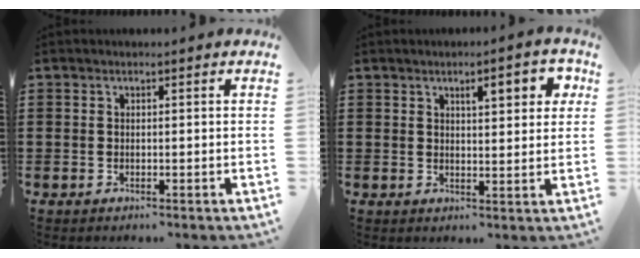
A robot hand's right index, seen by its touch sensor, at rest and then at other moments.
{"total": 4.5, "force": [2.1, 1.4, 3.8], "torque": [-0.047, -0.005, 0.026]}